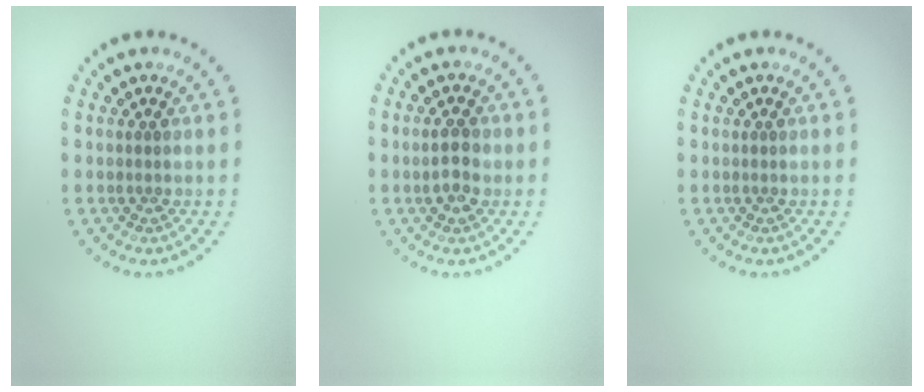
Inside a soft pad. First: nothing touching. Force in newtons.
{"total": 2.3, "press": 2.3, "slide": 0.2}
{"total": 0.0}